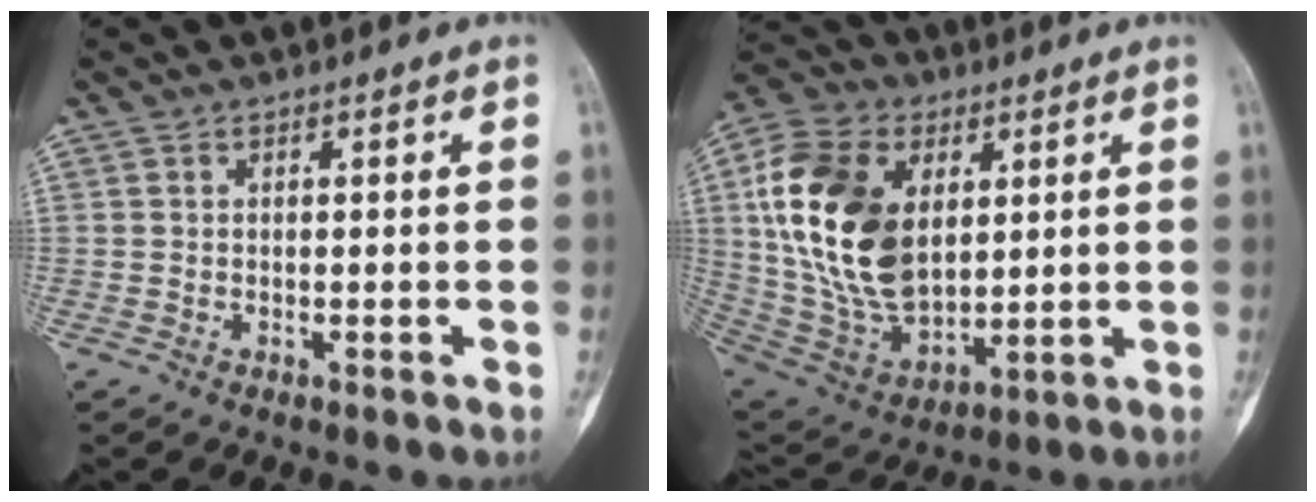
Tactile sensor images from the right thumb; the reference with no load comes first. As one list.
[{"total": 22.9, "force": [4.8, 14.7, 16.9], "torque": [-0.318, -0.016, 0.096]}]